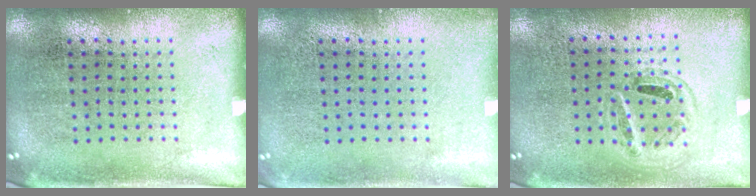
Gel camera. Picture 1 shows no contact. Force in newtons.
{"total": 0.6, "press": 0.6, "slide": 0.2}
{"total": 0.9, "press": 0.9, "slide": 0.3}